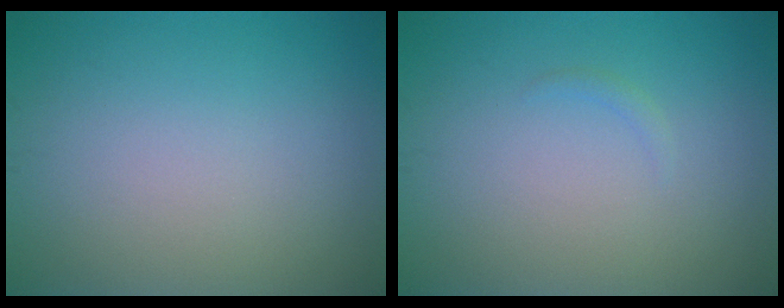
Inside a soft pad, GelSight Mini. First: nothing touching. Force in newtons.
{"total": 0.5, "press": 0.5, "slide": 0.1}